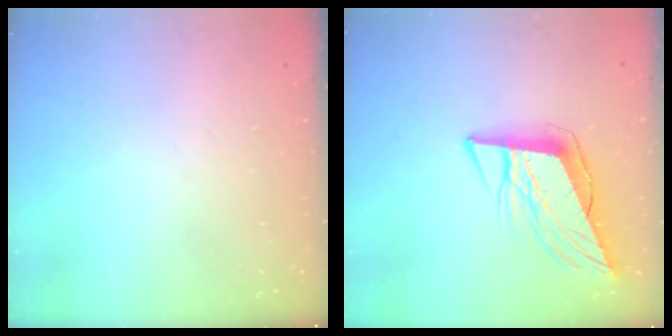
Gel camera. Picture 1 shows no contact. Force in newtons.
{"total": 11.1, "press": 10.3, "slide": 4.0}